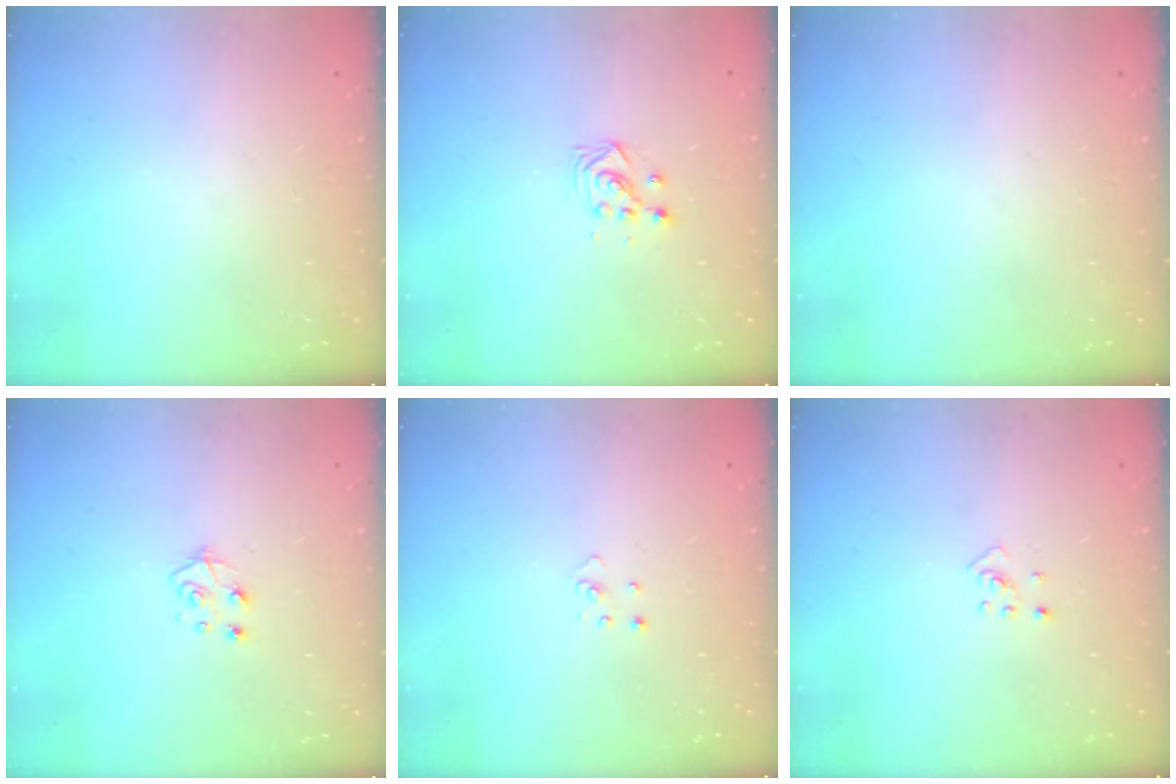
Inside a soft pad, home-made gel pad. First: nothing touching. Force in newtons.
{"total": 2.9, "press": 2.9, "slide": 0.3}
{"total": 0.0}
{"total": 4.8, "press": 4.8, "slide": 0.4}
{"total": 2.2, "press": 2.2, "slide": 0.2}
{"total": 2.7, "press": 2.6, "slide": 0.6}